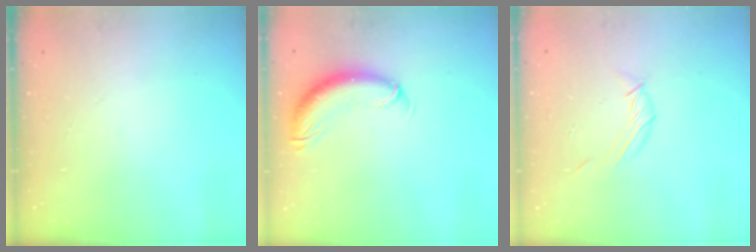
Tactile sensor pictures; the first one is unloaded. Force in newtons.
{"total": 10.6, "press": 10.4, "slide": 2.2}
{"total": 5.5, "press": 5.4, "slide": 1.2}